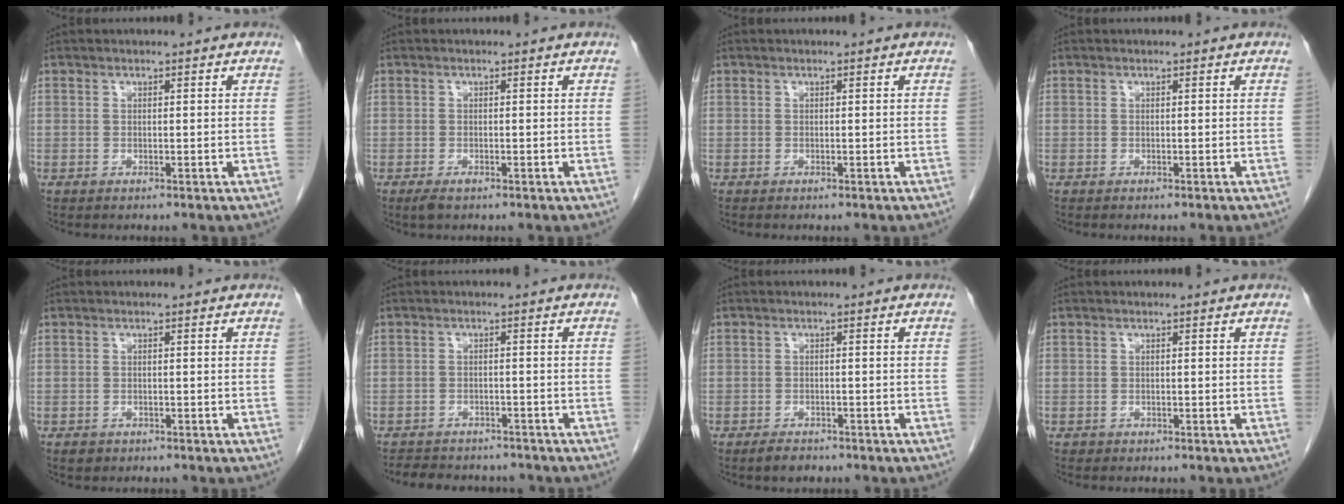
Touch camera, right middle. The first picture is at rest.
{"total": 1.5, "force": [-0.9, 0.5, 1.0], "torque": [-0.022, -0.003, -0.014]}
{"total": 0.5, "force": [-0.5, 0.1, 0.3], "torque": [-0.006, -0.001, -0.006]}
{"total": 0.8, "force": [-0.7, 0.1, 0.4], "torque": [-0.002, 0.000, -0.008]}
{"total": 1.2, "force": [-0.8, 0.9, 0.3], "torque": [-0.009, 0.002, -0.007]}
{"total": 9.0, "force": [-8.0, 3.3, 2.4], "torque": [-0.044, 0.005, -0.101]}
{"total": 2.4, "force": [-1.9, 1.1, 1.0], "torque": [-0.023, -0.001, -0.025]}
{"total": 0.0}